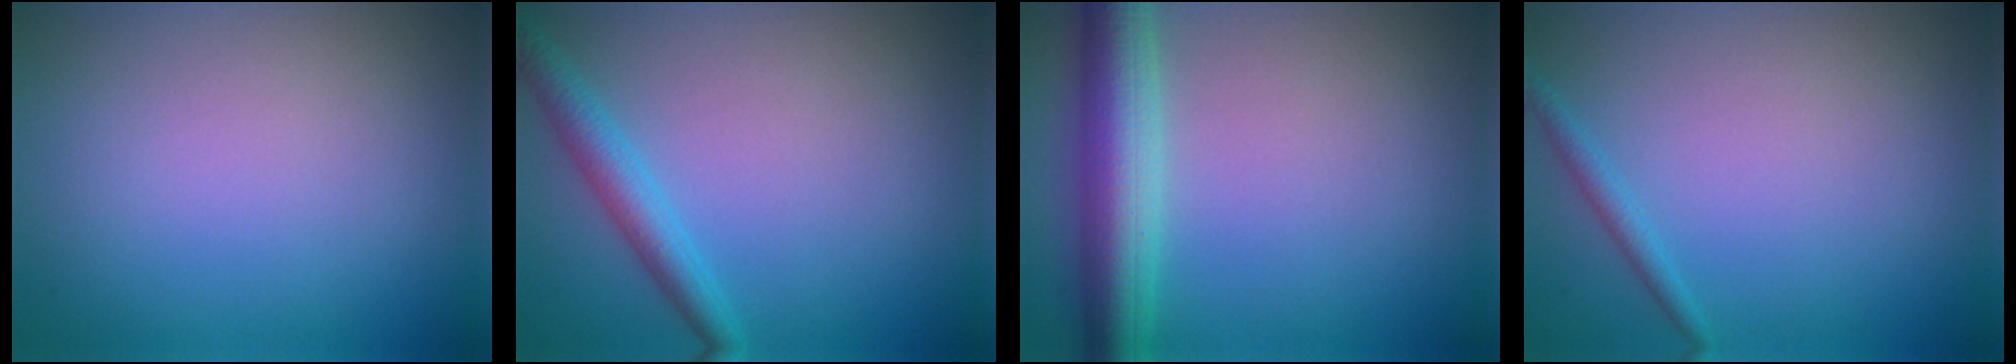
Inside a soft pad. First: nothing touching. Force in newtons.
{"total": 2.8, "press": 2.8, "slide": 0.1}
{"total": 6.6, "press": 6.6, "slide": 0.4}
{"total": 1.2, "press": 1.2, "slide": 0.1}